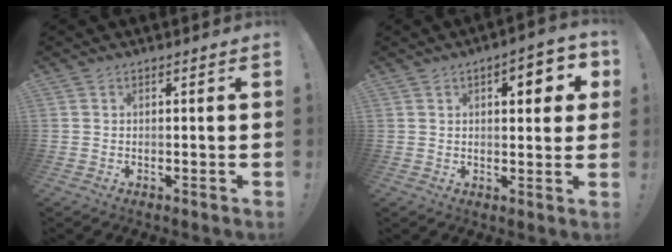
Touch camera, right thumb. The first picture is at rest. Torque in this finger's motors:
{"motor_torque": [-0.49, 0.84, 0.04, 0.33, 0.18]}